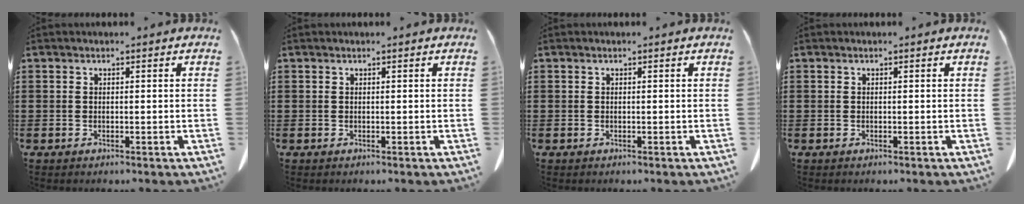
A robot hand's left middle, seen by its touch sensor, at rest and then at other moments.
{"total": 0.0}
{"total": 0.0}
{"total": 0.0}